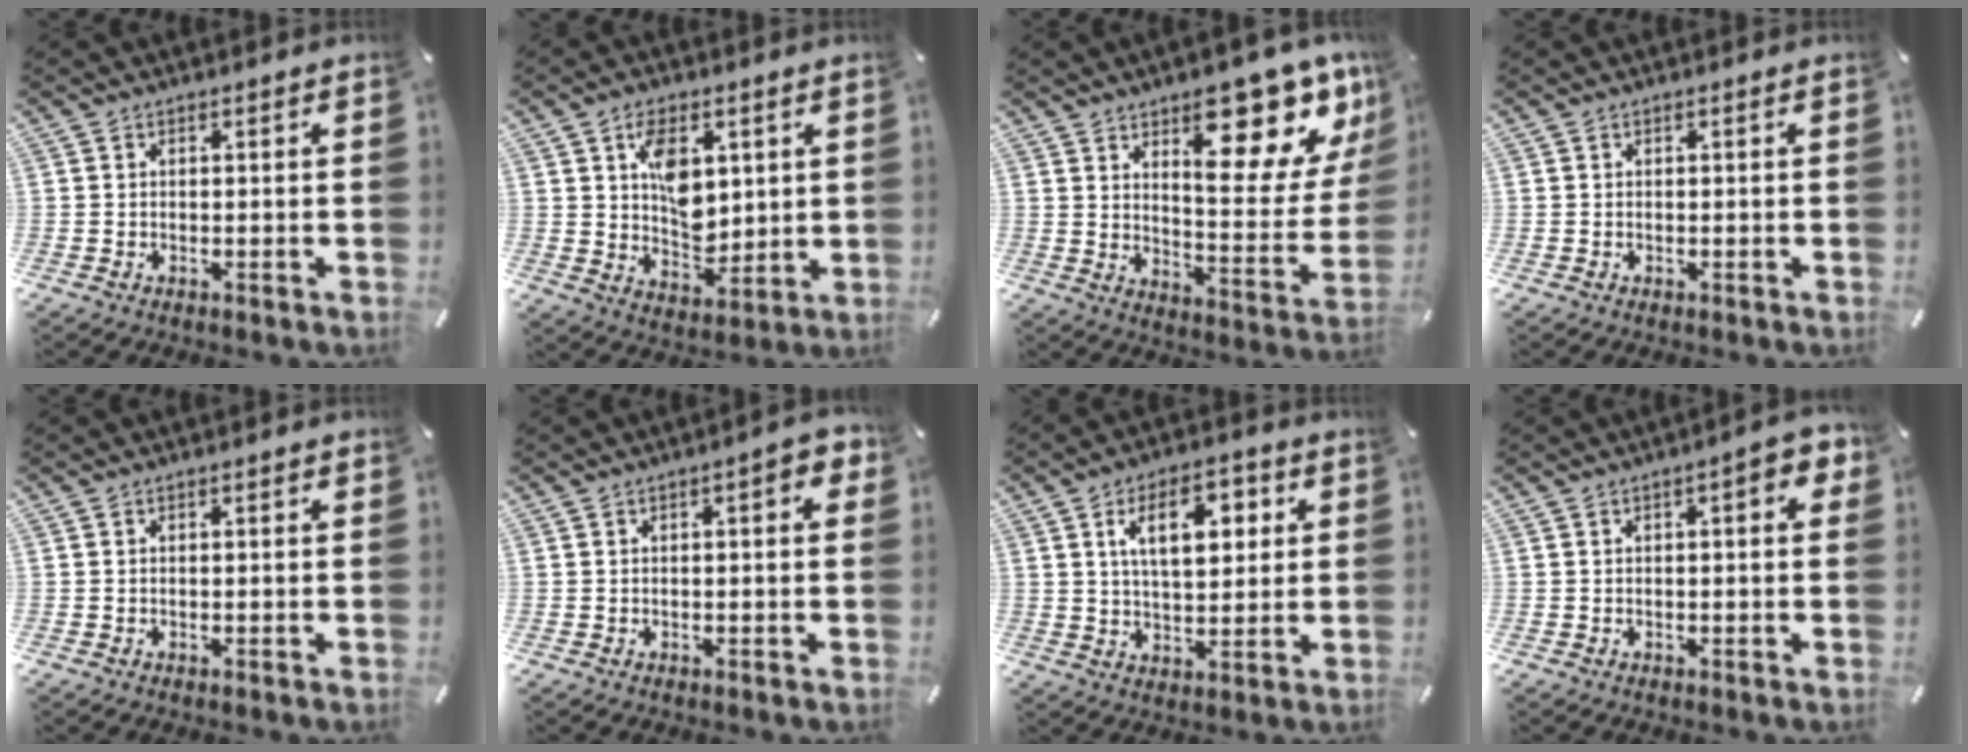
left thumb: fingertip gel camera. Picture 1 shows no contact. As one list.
[{"total": 10.0, "force": [3.0, 6.8, 6.7], "torque": [-0.094, -0.005, 0.054]}, {"total": 20.1, "force": [12.9, 7.7, 13.3], "torque": [-0.160, -0.104, 0.208]}, {"total": 0.0}, {"total": 0.0}, {"total": 4.4, "force": [1.0, 1.4, 4.0], "torque": [-0.052, -0.001, 0.011]}, {"total": 11.8, "force": [4.3, 6.4, 8.9], "torque": [-0.137, -0.001, 0.069]}, {"total": 5.5, "force": [1.3, 1.7, 5.0], "torque": [-0.063, -0.002, 0.016]}]